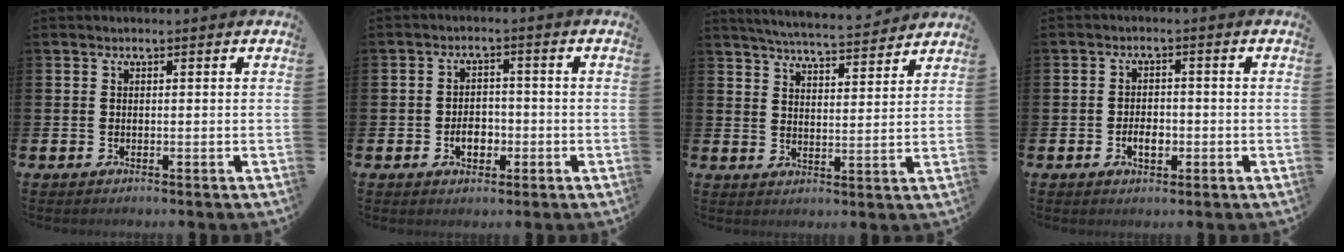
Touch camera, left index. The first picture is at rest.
{"total": 3.3, "force": [-1.1, 2.3, 2.2], "torque": [-0.023, -0.004, -0.026]}
{"total": 5.7, "force": [5.6, 0.1, 1.0], "torque": [-0.034, -0.038, 0.097]}
{"total": 2.9, "force": [-0.8, 1.9, 2.1], "torque": [-0.021, -0.005, -0.021]}